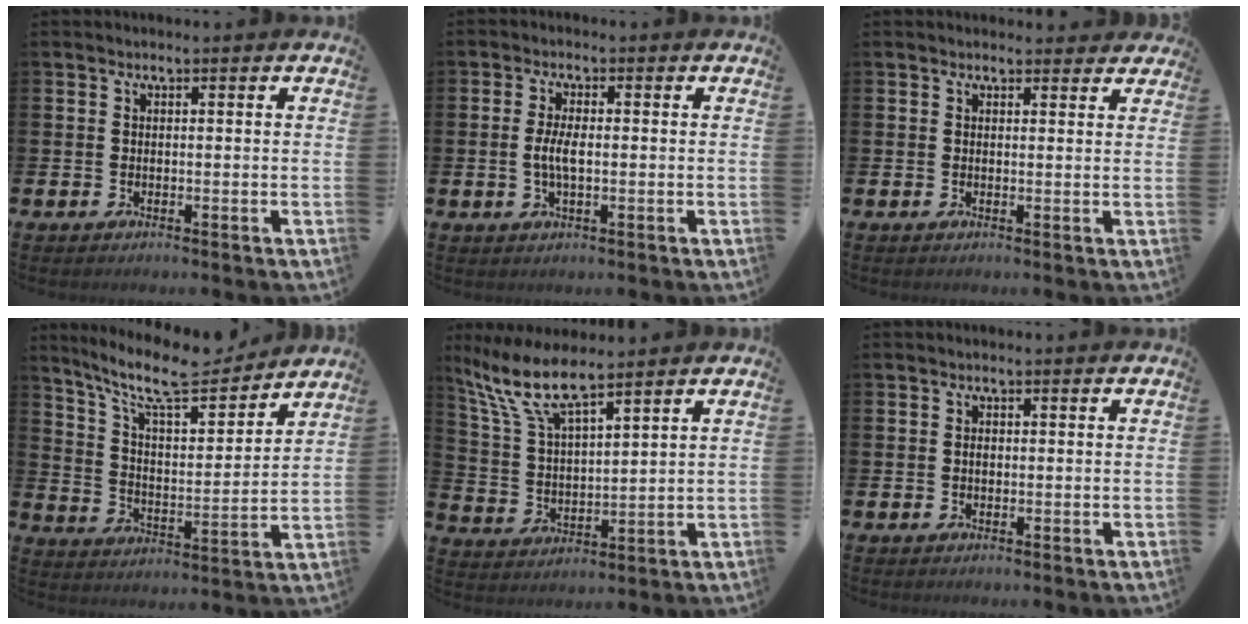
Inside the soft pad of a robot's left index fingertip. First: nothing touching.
{"total": 3.4, "force": [-0.2, 1.3, 3.2], "torque": [-0.064, 0.000, -0.008]}
{"total": 1.5, "force": [1.4, 0.6, 0.0], "torque": [0.019, -0.006, 0.020]}
{"total": 11.4, "force": [9.9, 2.4, 5.3], "torque": [-0.134, -0.053, 0.172]}
{"total": 8.7, "force": [7.3, 1.7, 4.4], "torque": [-0.119, -0.026, 0.132]}
{"total": 0.8, "force": [0.0, 0.6, 0.6], "torque": [-0.011, 0.003, -0.002]}